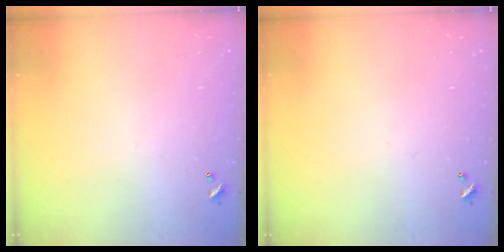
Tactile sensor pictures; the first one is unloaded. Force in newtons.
{"total": 0.0}